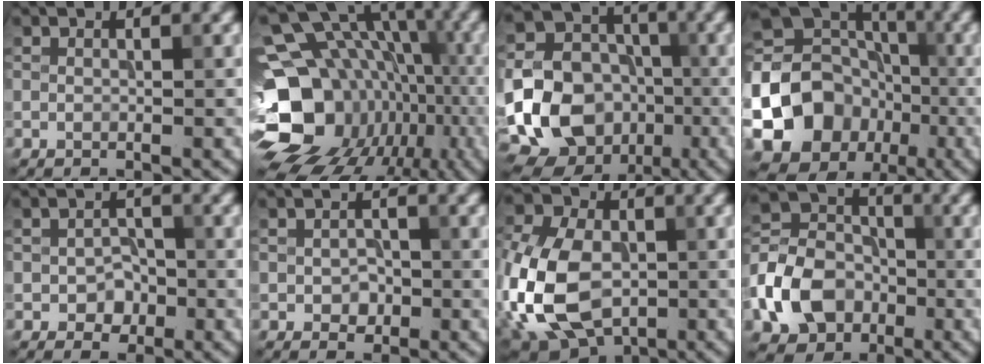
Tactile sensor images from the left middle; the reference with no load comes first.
{"total": 20.4, "force": [-4.5, 16.6, 11.0], "torque": [-0.173, 0.006, -0.072]}
{"total": 18.4, "force": [-5.4, 16.1, 7.0], "torque": [-0.169, -0.039, -0.105]}
{"total": 17.3, "force": [-5.0, 15.3, 6.4], "torque": [-0.150, -0.025, -0.100]}
{"total": 2.3, "force": [-0.6, 1.7, 1.3], "torque": [-0.021, -0.003, -0.012]}
{"total": 1.8, "force": [-0.3, 1.3, 1.1], "torque": [-0.022, -0.004, -0.006]}
{"total": 12.1, "force": [-2.7, 8.2, 8.5], "torque": [-0.207, -0.014, -0.066]}
{"total": 7.9, "force": [-2.9, 6.2, 3.9], "torque": [-0.079, 0.005, -0.071]}